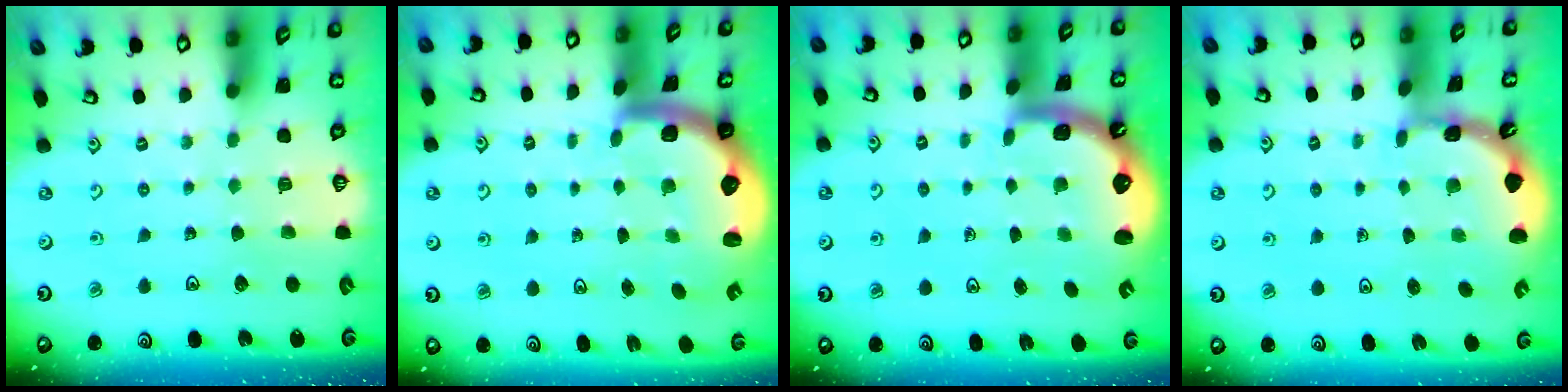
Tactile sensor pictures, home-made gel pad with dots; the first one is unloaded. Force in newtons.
{"total": 2.9, "press": 2.6, "slide": 1.4}
{"total": 1.5, "press": 1.4, "slide": 0.6}
{"total": 1.6, "press": 1.5, "slide": 0.3}